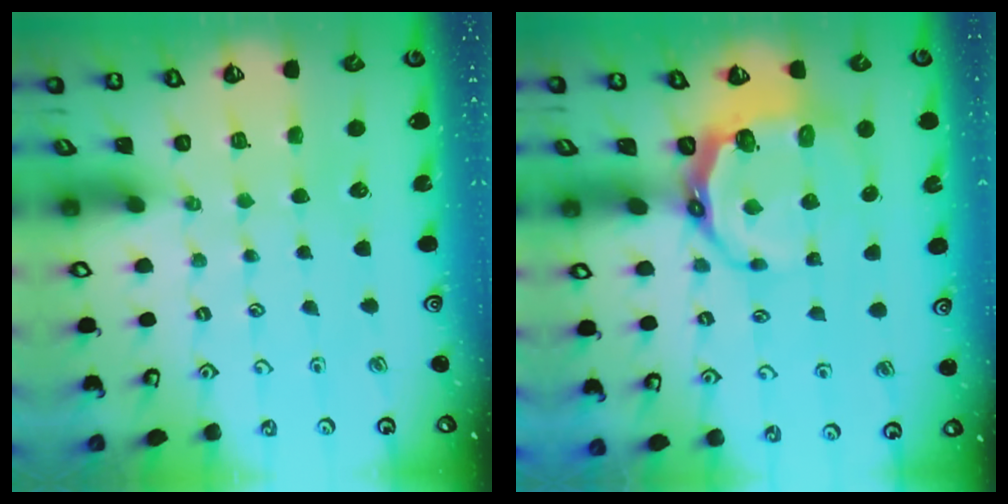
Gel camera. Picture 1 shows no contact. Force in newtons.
{"total": 8.0, "press": 6.8, "slide": 4.1}